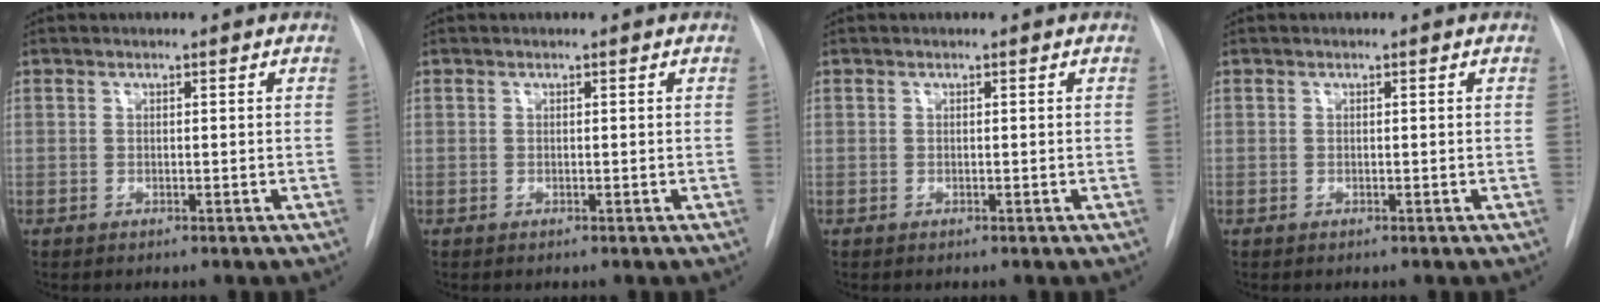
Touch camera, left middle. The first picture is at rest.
{"total": 0.0}
{"total": 0.0}
{"total": 0.0}